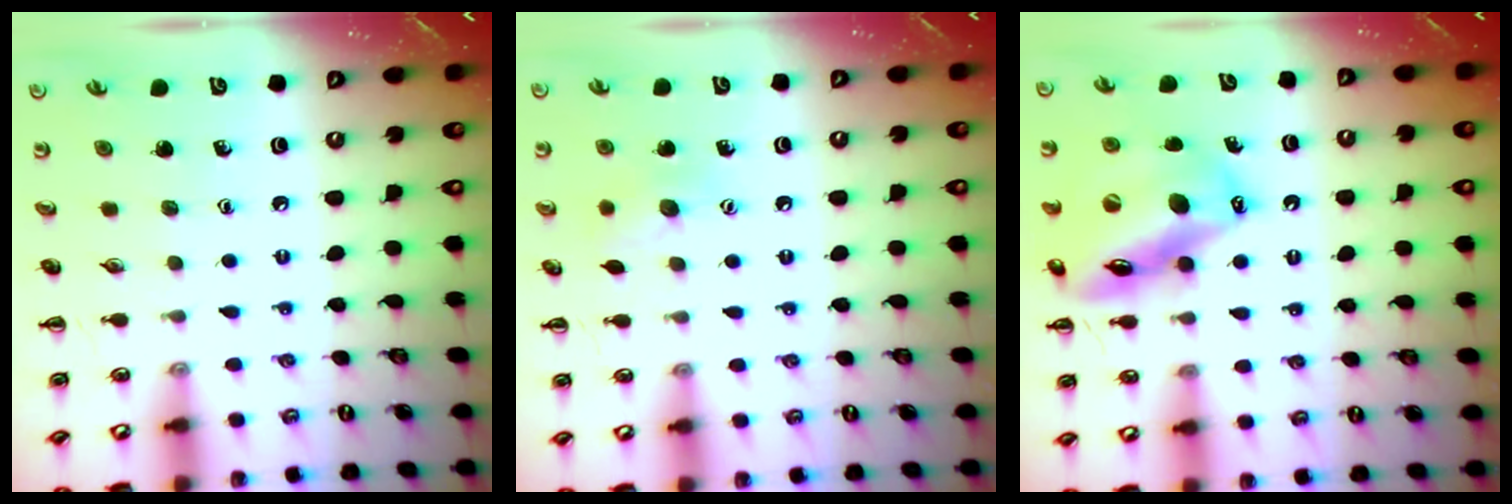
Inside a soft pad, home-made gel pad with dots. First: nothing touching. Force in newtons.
{"total": 8.5, "press": 8.4, "slide": 1.1}
{"total": 16.4, "press": 15.8, "slide": 4.6}